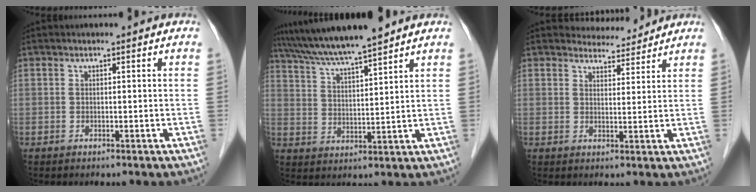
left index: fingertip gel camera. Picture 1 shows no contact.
{"total": 10.8, "force": [9.4, -0.6, 5.3], "torque": [-0.097, 0.019, 0.165]}
{"total": 4.1, "force": [4.0, 0.8, -0.3], "torque": [-0.001, 0.000, 0.060]}